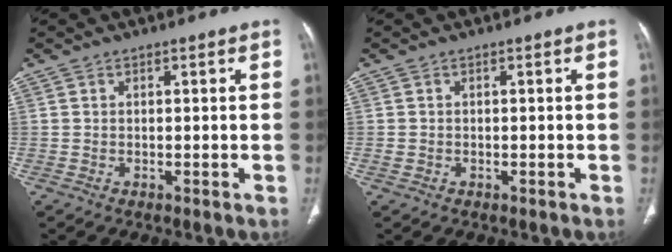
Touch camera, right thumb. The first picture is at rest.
{"total": 0.7, "force": [-0.3, 0.6, 0.3], "torque": [-0.010, 0.003, -0.002]}